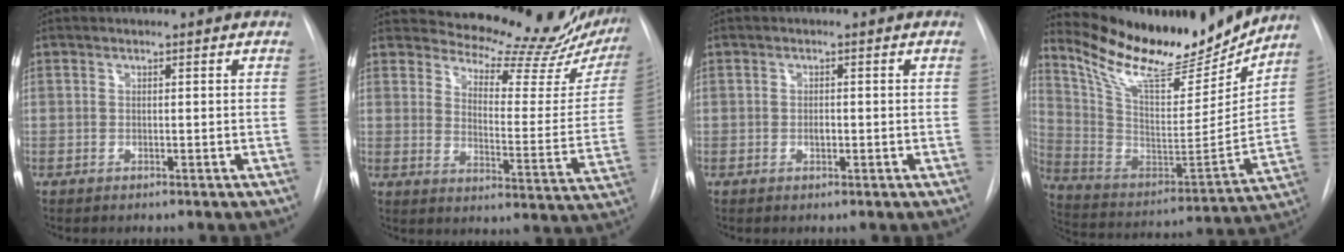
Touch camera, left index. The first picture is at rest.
{"total": 21.5, "force": [20.1, 4.8, 6.0], "torque": [-0.077, -0.096, 0.234]}
{"total": 1.0, "force": [-0.5, 0.5, 0.7], "torque": [-0.014, -0.005, -0.009]}
{"total": 21.4, "force": [18.9, 4.6, 8.8], "torque": [-0.167, -0.033, 0.308]}